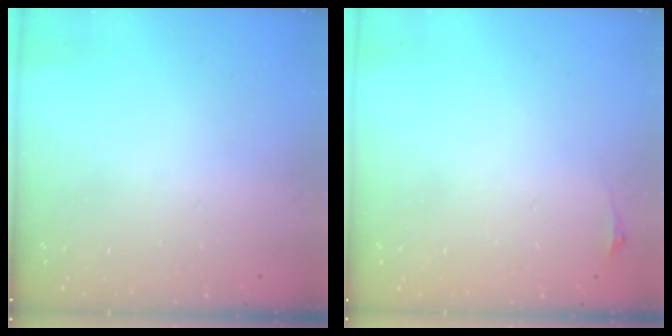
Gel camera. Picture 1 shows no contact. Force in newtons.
{"total": 2.8, "press": 2.1, "slide": 1.9}